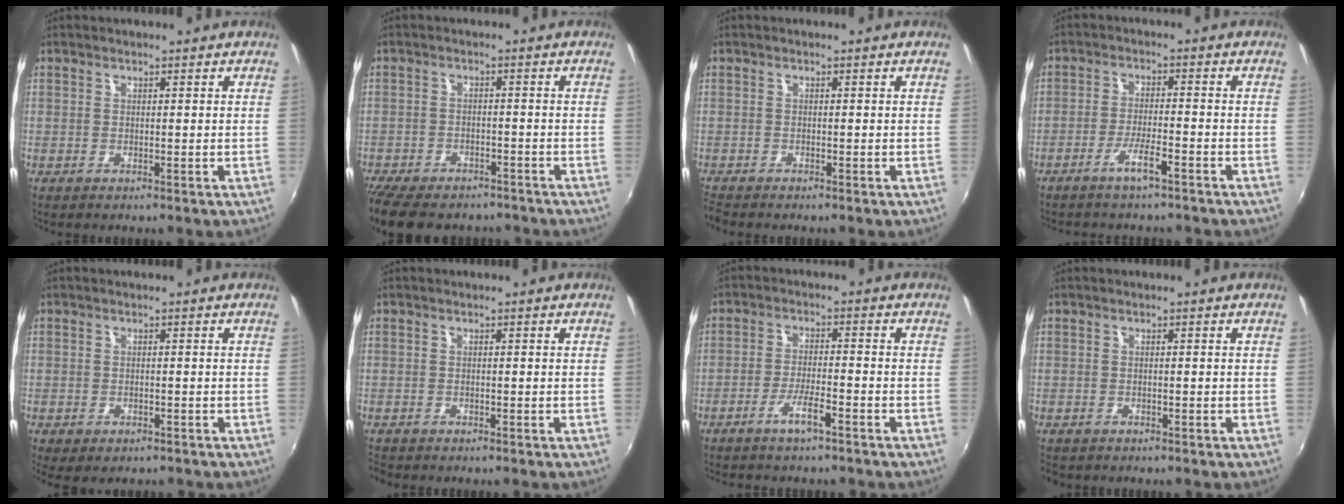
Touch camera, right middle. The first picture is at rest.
{"total": 13.7, "force": [-11.0, 5.8, 5.7], "torque": [-0.139, -0.021, -0.169]}
{"total": 1.9, "force": [-1.8, 0.1, 0.6], "torque": [-0.013, -0.013, -0.035]}
{"total": 4.2, "force": [-3.2, 0.6, 2.6], "torque": [-0.065, 0.000, -0.058]}
{"total": 2.9, "force": [-1.9, 1.5, 1.6], "torque": [-0.031, -0.018, -0.026]}
{"total": 1.3, "force": [-1.2, 0.2, 0.4], "torque": [-0.010, -0.009, -0.021]}
{"total": 4.3, "force": [-3.1, 0.5, 2.9], "torque": [-0.068, 0.000, -0.058]}
{"total": 1.2, "force": [-1.0, 0.6, 0.3], "torque": [-0.011, -0.004, -0.015]}